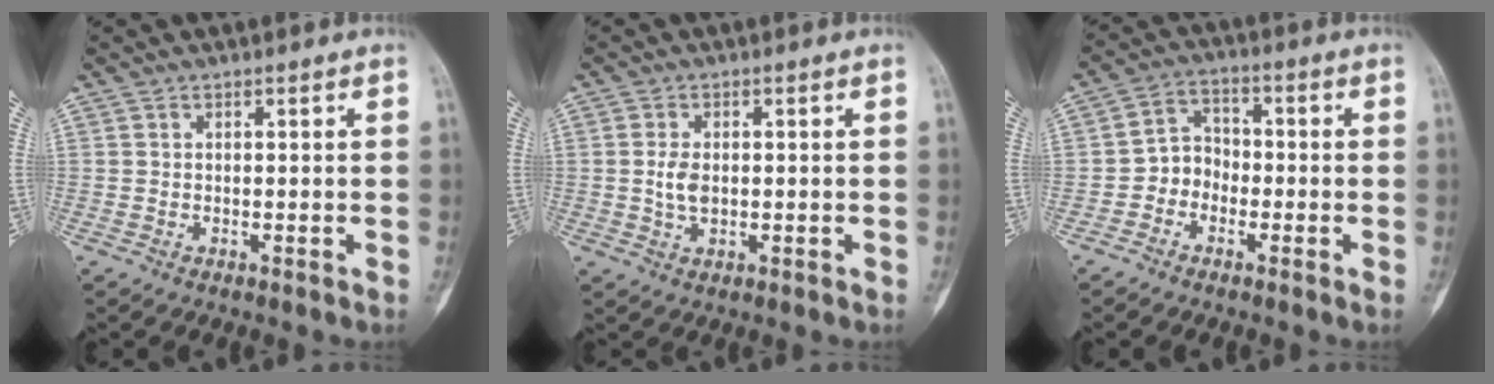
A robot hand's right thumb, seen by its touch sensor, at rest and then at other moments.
{"total": 3.3, "force": [0.0, 2.0, 2.6], "torque": [-0.050, -0.001, 0.002]}
{"total": 5.4, "force": [-2.0, 4.6, 2.0], "torque": [-0.004, 0.027, -0.050]}